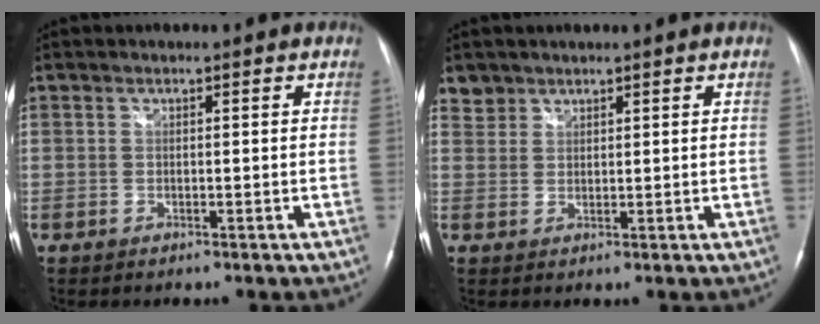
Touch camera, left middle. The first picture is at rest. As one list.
[{"total": 2.4, "force": [1.9, 1.4, -0.4], "torque": [0.014, 0.007, 0.032]}]